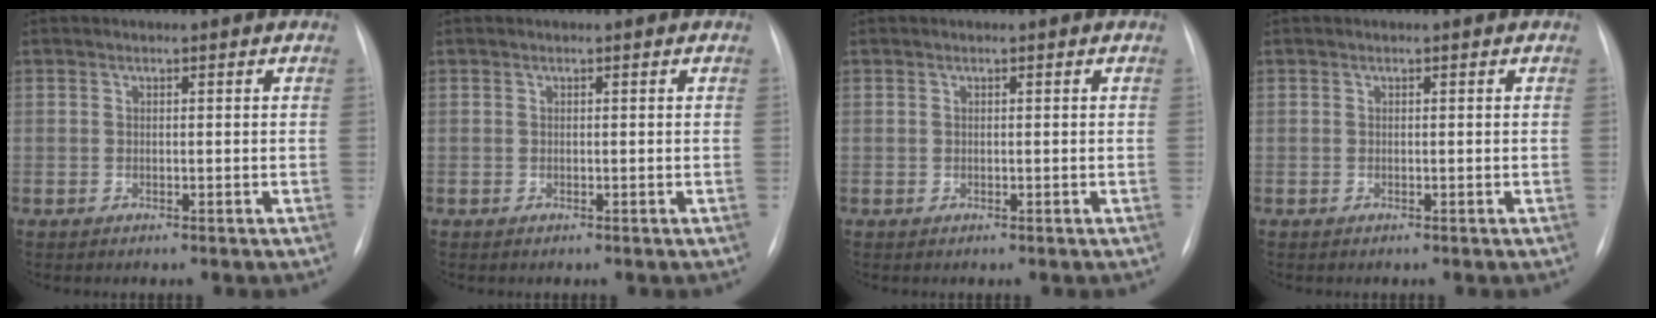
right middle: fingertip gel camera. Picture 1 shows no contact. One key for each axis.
{"total": 0.0}
{"total": 0.0}
{"total": 0.0}